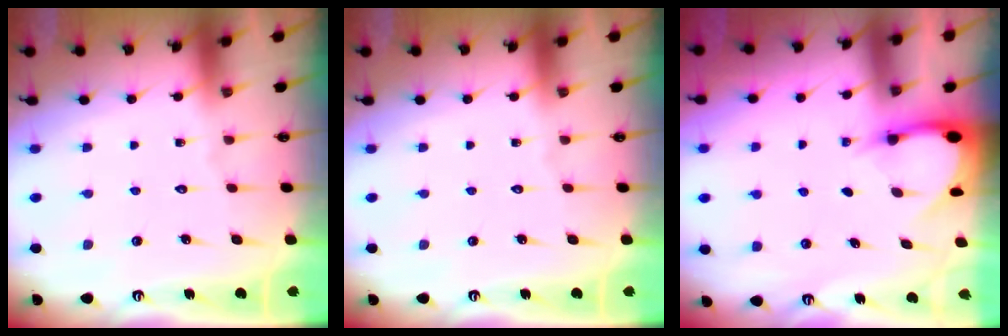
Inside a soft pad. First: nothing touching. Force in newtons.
{"total": 0.0}
{"total": 3.4, "press": 3.4, "slide": 0.2}